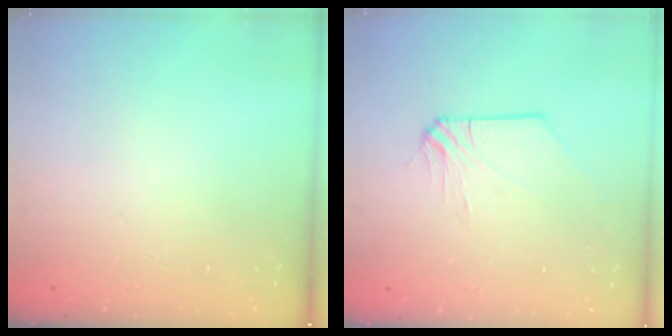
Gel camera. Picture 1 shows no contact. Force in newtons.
{"total": 0.0}